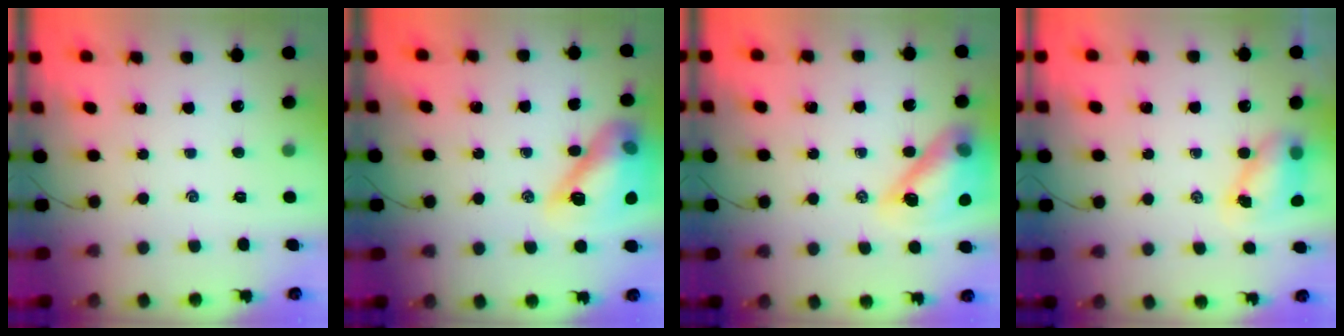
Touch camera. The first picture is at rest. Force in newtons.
{"total": 15.8, "press": 15.6, "slide": 2.2}
{"total": 15.5, "press": 14.8, "slide": 4.5}
{"total": 6.4, "press": 6.3, "slide": 0.8}